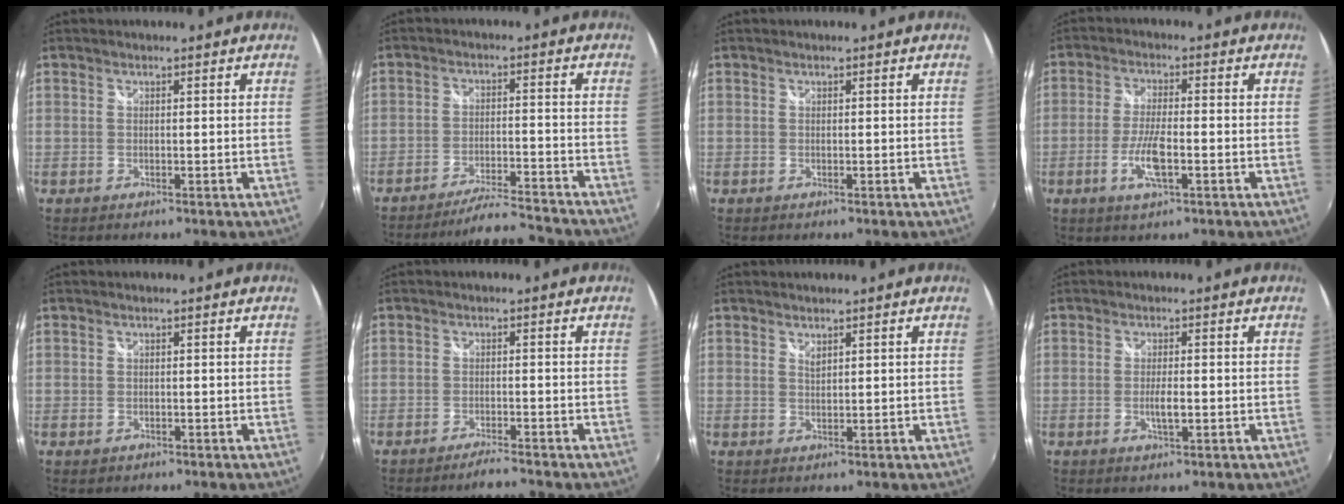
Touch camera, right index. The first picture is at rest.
{"total": 11.6, "force": [-11.1, -0.1, 3.1], "torque": [-0.073, 0.002, -0.166]}
{"total": 0.0}
{"total": 6.6, "force": [-2.4, 1.4, 6.0], "torque": [-0.128, -0.006, -0.048]}
{"total": 1.0, "force": [-0.5, 0.8, 0.3], "torque": [-0.004, -0.005, -0.009]}
{"total": 2.9, "force": [-2.7, -0.1, 1.0], "torque": [-0.031, -0.009, -0.052]}
{"total": 1.1, "force": [1.0, 0.3, 0.5], "torque": [-0.006, 0.000, 0.017]}
{"total": 2.8, "force": [-0.6, 0.6, 2.7], "torque": [-0.051, -0.005, -0.010]}